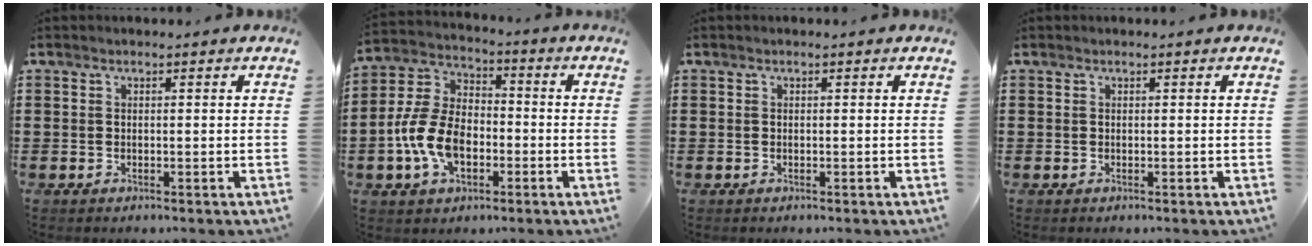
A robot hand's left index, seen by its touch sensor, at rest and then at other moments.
{"total": 10.4, "force": [-3.3, 6.6, 7.4], "torque": [-0.184, 0.006, -0.066]}
{"total": 0.0}
{"total": 0.0}